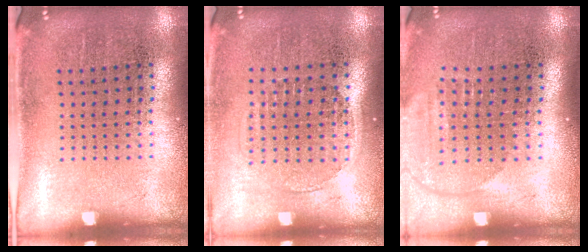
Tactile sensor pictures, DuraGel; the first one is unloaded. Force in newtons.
{"total": 1.4, "press": 1.2, "slide": 0.6}
{"total": 1.5, "press": 1.3, "slide": 0.6}